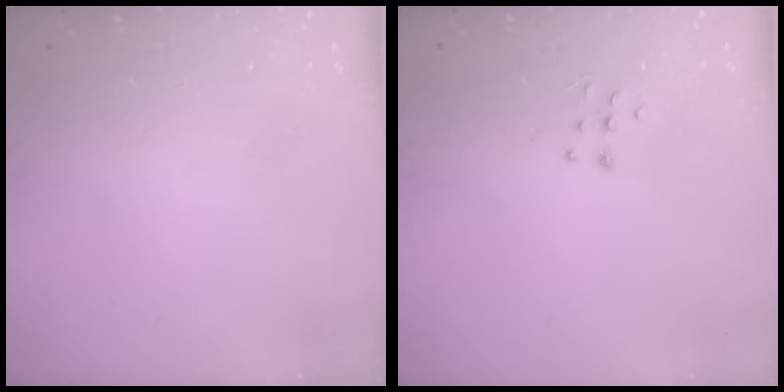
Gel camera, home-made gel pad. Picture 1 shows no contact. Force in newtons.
{"total": 3.7, "press": 3.7, "slide": 0.2}